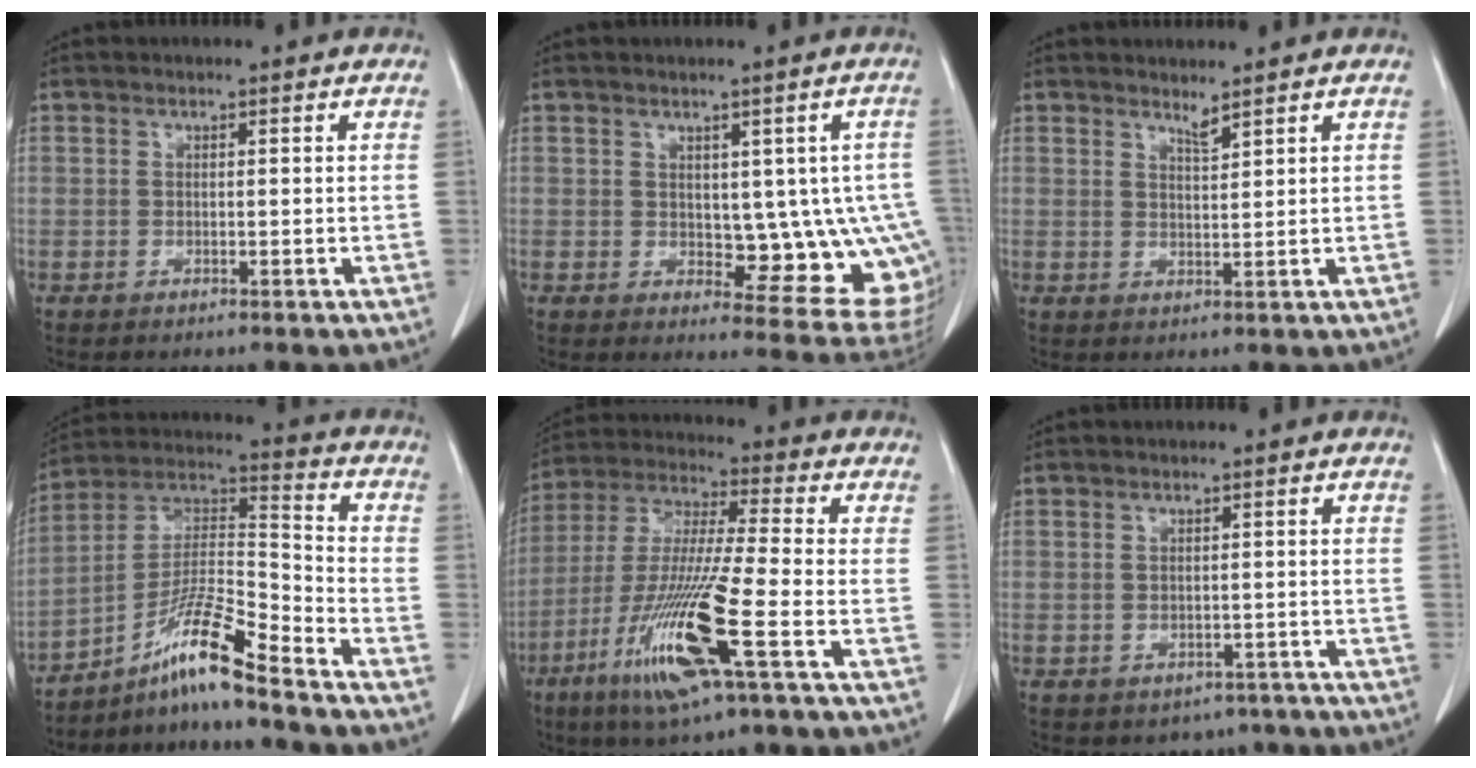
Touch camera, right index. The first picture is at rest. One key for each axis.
{"total": 10.7, "fx": 0.0, "fy": 5.0, "fz": 9.5, "tx": -0.093, "ty": 0.001, "tz": 0.015}
{"total": 1.6, "fx": 1.5, "fy": -0.2, "fz": 0.5, "tx": -0.009, "ty": -0.010, "tz": 0.030}
{"total": 12.3, "fx": -9.2, "fy": -0.4, "fz": 8.2, "tx": -0.154, "ty": 0.014, "tz": -0.163}
{"total": 15.9, "fx": -6.8, "fy": 0.7, "fz": 14.3, "tx": -0.296, "ty": -0.023, "tz": -0.125}
{"total": 4.5, "fx": -3.3, "fy": 3.0, "fz": 0.4, "tx": 0.010, "ty": 0.013, "tz": -0.041}